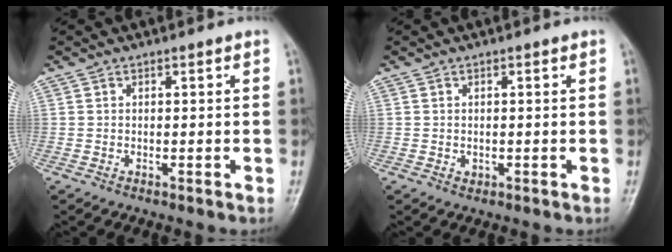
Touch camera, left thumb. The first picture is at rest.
{"total": 0.9, "force": [-0.1, 0.8, 0.4], "torque": [-0.003, 0.000, 0.001]}